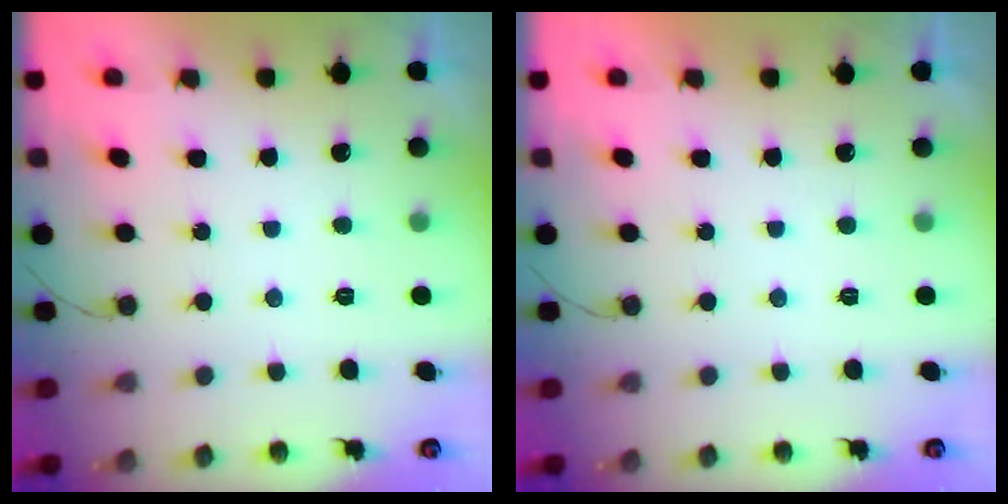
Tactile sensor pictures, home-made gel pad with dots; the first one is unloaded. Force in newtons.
{"total": 1.9, "press": 1.9, "slide": 0.0}